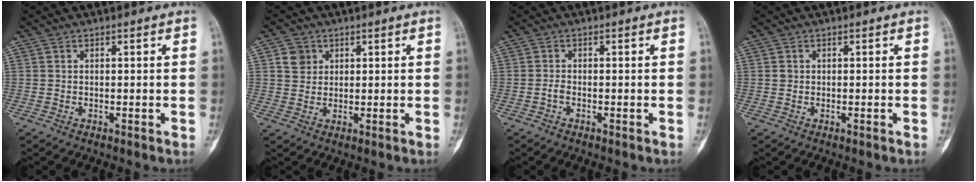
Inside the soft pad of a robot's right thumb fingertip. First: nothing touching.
{"total": 3.5, "force": [1.5, 3.0, 0.9], "torque": [0.003, -0.003, 0.025]}
{"total": 1.0, "force": [-0.5, 0.4, 0.7], "torque": [-0.015, 0.002, -0.012]}
{"total": 0.7, "force": [0.0, 0.6, 0.4], "torque": [-0.004, 0.002, 0.001]}